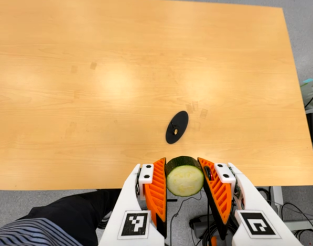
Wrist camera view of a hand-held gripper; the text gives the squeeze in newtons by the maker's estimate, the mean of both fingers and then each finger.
{"total": 11.1, "left": 9.9, "right": 12.3}